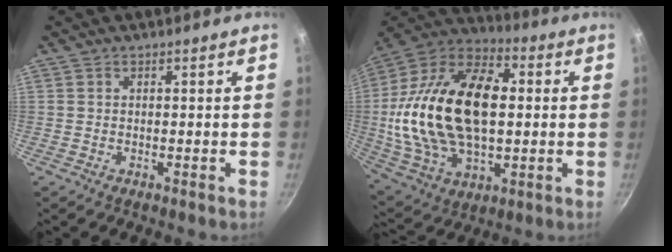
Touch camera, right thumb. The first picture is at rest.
{"total": 29.2, "force": [1.4, 17.5, 23.4], "torque": [-0.433, 0.022, 0.023]}